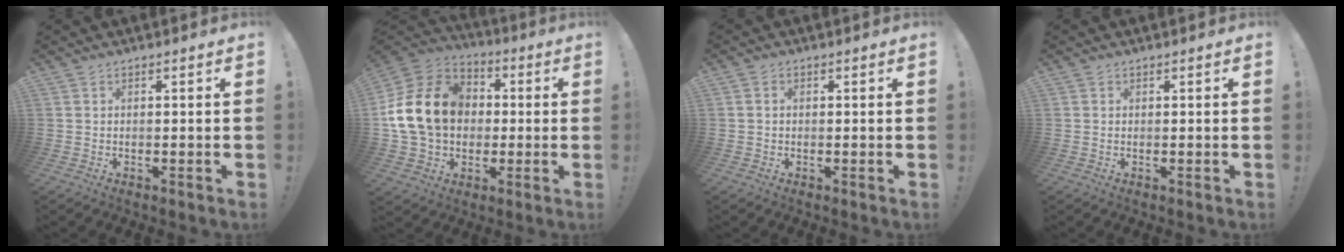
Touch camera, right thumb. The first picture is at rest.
{"total": 20.8, "force": [2.2, 16.8, 12.0], "torque": [-0.211, 0.014, 0.061]}
{"total": 0.9, "force": [-0.2, 0.8, 0.4], "torque": [-0.011, 0.005, -0.004]}
{"total": 0.0}